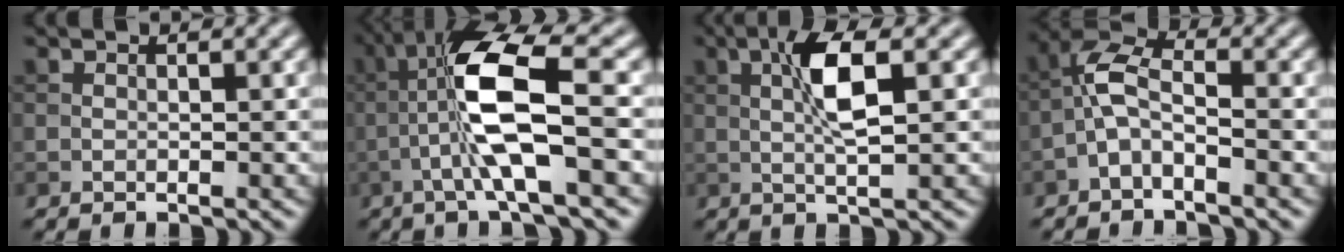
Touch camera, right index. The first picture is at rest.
{"total": 8.4, "force": [-1.2, 1.4, 8.2], "torque": [-0.157, 0.019, -0.025]}
{"total": 4.9, "force": [0.9, 0.9, 4.7], "torque": [-0.092, 0.008, 0.017]}
{"total": 3.7, "force": [-1.6, 1.5, 2.9], "torque": [-0.063, 0.016, -0.043]}